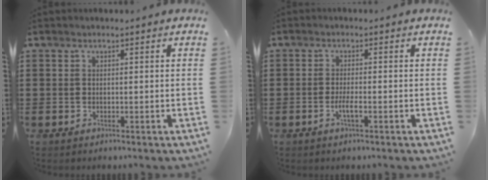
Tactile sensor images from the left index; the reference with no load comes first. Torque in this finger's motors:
{"motor_torque": [0.37, 0.22, 0.08, 0.03]}